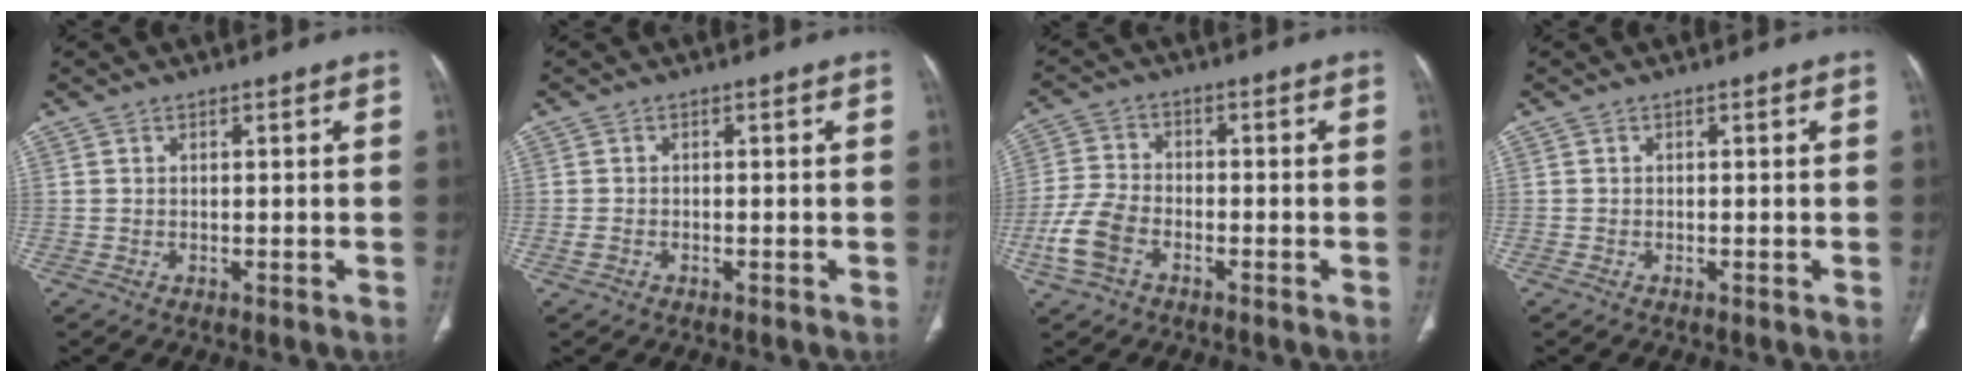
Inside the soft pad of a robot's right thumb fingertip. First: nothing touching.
{"total": 1.3, "force": [-0.6, 0.9, 0.7], "torque": [-0.017, 0.003, -0.012]}
{"total": 7.8, "force": [-3.6, 4.8, 5.0], "torque": [-0.112, 0.016, -0.072]}
{"total": 0.0}